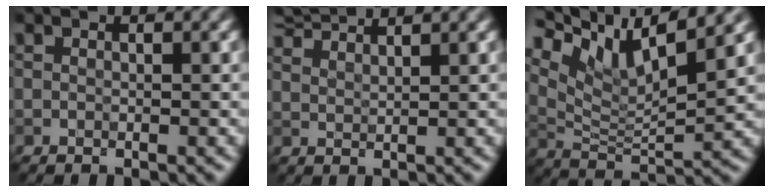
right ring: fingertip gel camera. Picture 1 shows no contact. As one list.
[{"total": 4.0, "force": [3.8, 0.4, 1.0], "torque": [-0.021, 0.013, 0.070]}, {"total": 8.4, "force": [5.5, 2.7, 5.8], "torque": [-0.111, 0.006, 0.103]}]